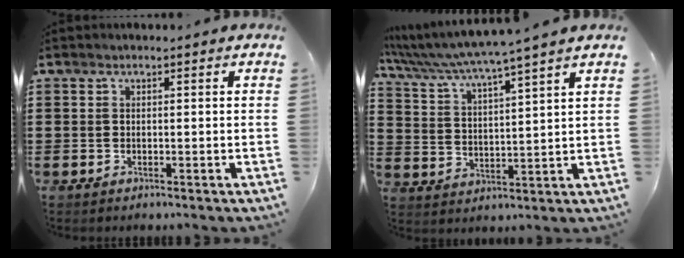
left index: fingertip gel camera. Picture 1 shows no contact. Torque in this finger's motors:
{"motor_torque": [2.14, 0.00, 0.54, 0.21]}